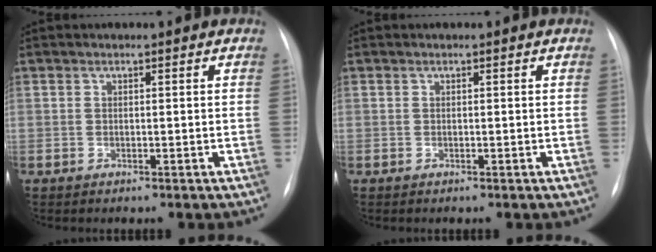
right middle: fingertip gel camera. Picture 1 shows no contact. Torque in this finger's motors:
{"motor_torque": [-0.01, -0.37, -0.02, 0.01]}